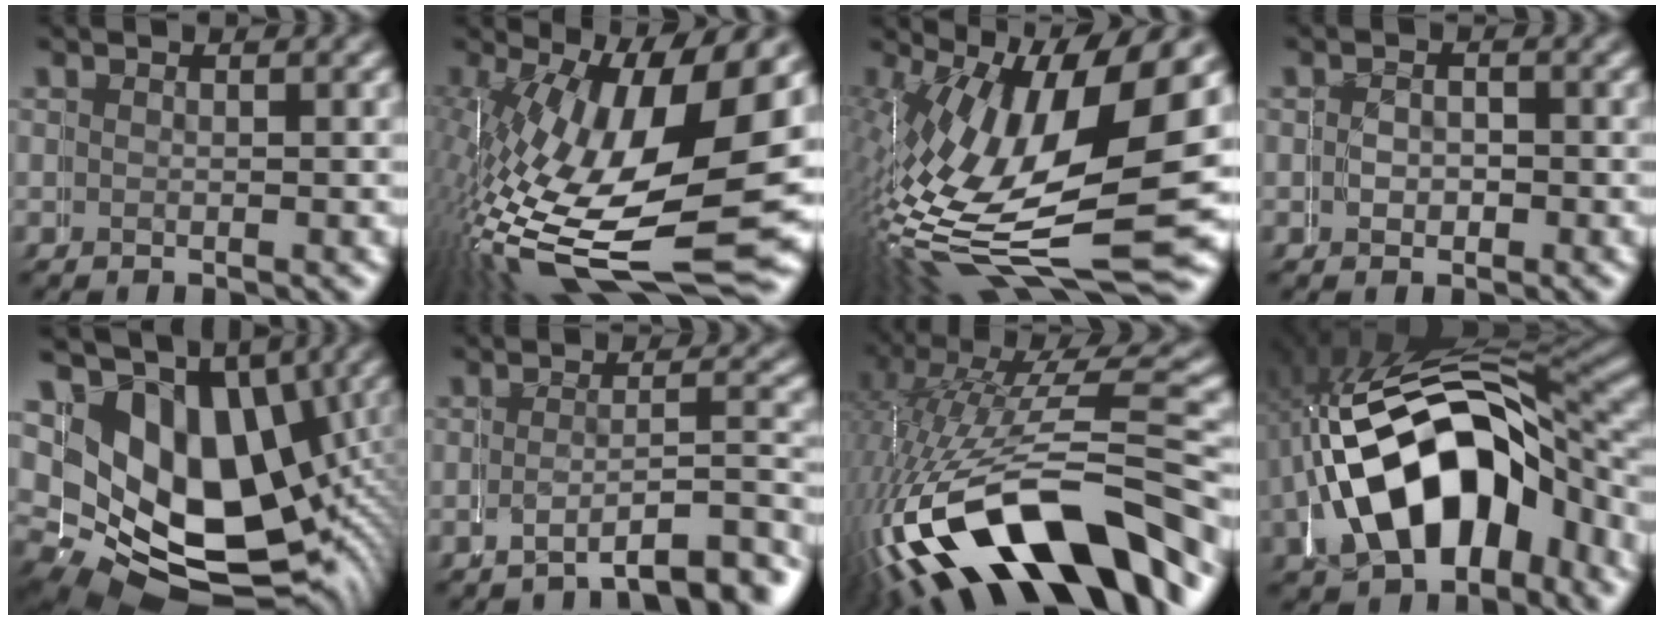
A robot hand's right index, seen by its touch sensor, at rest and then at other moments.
{"total": 12.5, "force": [-2.7, 5.7, 10.8], "torque": [-0.190, -0.036, -0.018]}
{"total": 11.9, "force": [-0.7, 5.6, 10.5], "torque": [-0.166, -0.015, 0.005]}
{"total": 1.7, "force": [-0.3, 1.2, -1.2], "torque": [0.009, -0.007, -0.005]}
{"total": 15.7, "force": [-0.8, 12.6, 9.2], "torque": [-0.190, -0.063, 0.009]}
{"total": 4.0, "force": [-3.5, 0.0, 2.1], "torque": [-0.021, -0.003, -0.055]}
{"total": 11.3, "force": [-4.7, 4.7, 9.2], "torque": [-0.181, -0.024, -0.050]}
{"total": 15.0, "force": [-0.6, 9.4, 11.6], "torque": [-0.214, -0.016, 0.006]}